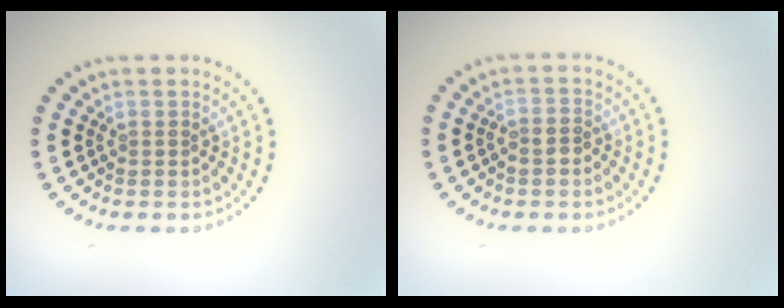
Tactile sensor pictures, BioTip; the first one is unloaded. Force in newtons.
{"total": 1.2, "press": 0.9, "slide": 0.7}